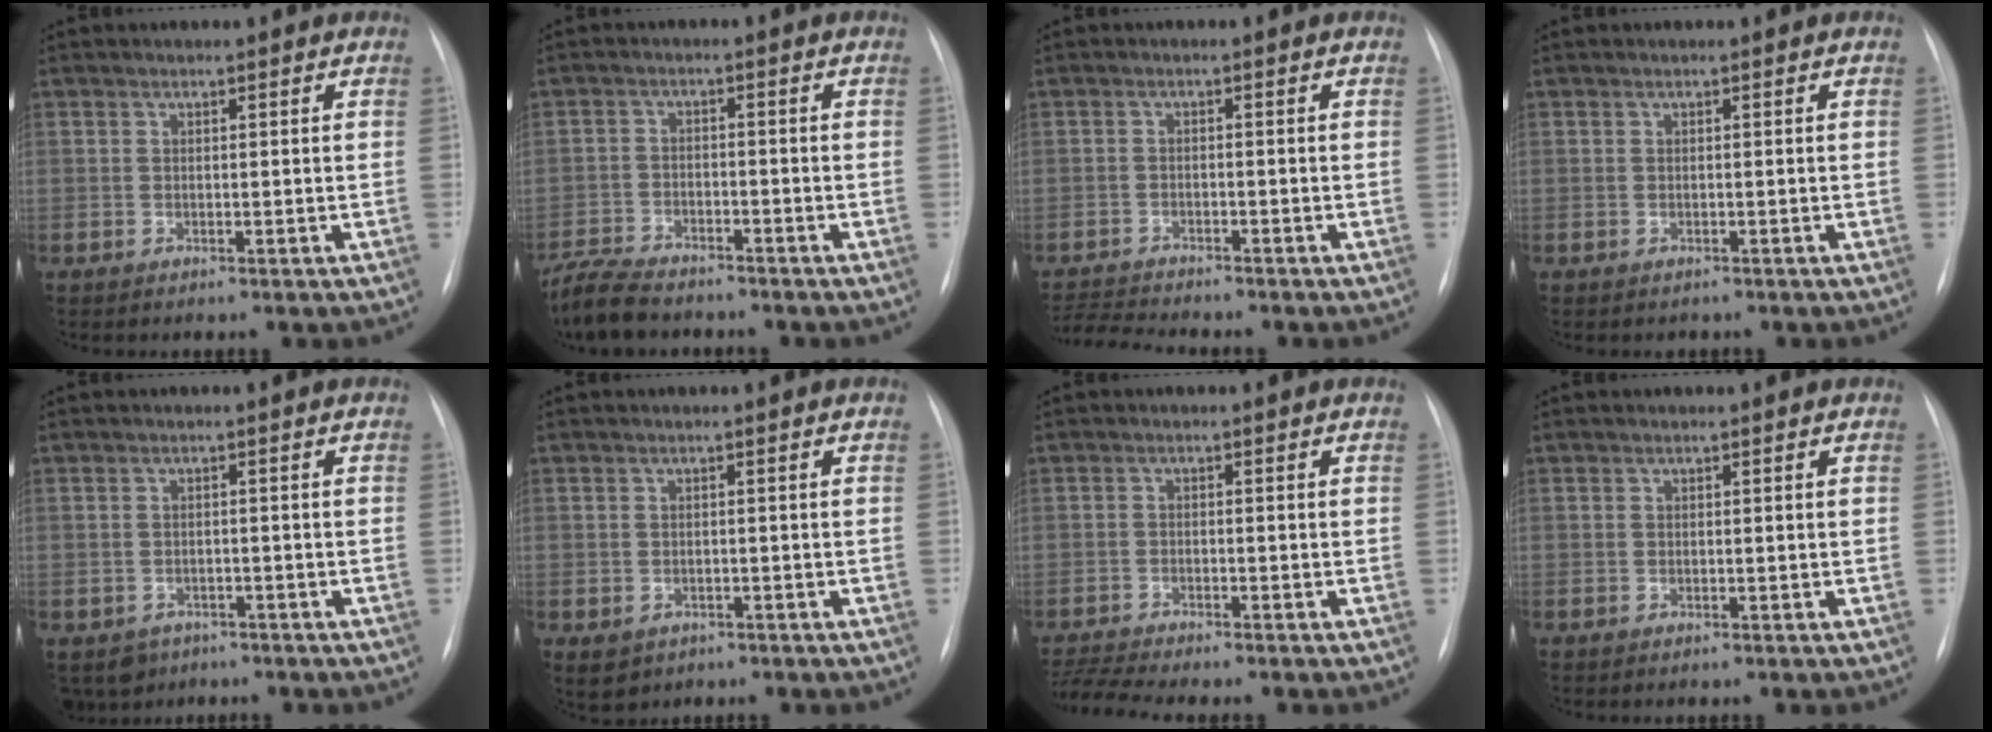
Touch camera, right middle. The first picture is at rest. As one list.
[{"total": 7.9, "force": [-7.1, 2.0, 2.9], "torque": [-0.058, -0.019, -0.127]}, {"total": 5.3, "force": [-5.2, -0.5, 0.9], "torque": [-0.013, -0.013, -0.085]}, {"total": 0.6, "force": [-0.5, 0.4, 0.0], "torque": [-0.007, 0.002, -0.007]}, {"total": 3.9, "force": [-2.5, 3.0, 0.5], "torque": [-0.007, 0.003, -0.033]}, {"total": 3.4, "force": [-1.7, 2.7, 1.0], "torque": [-0.013, -0.001, -0.016]}, {"total": 5.5, "force": [-5.1, -0.7, 1.8], "torque": [-0.033, -0.013, -0.086]}, {"total": 0.0}]